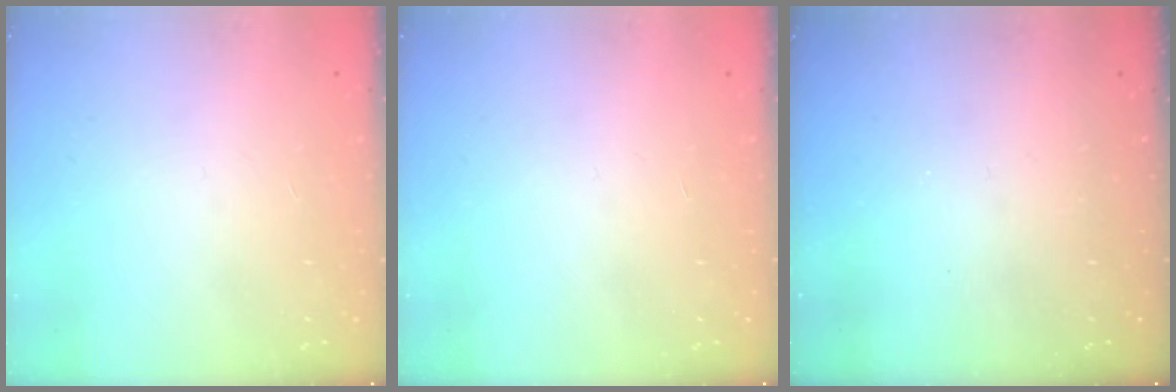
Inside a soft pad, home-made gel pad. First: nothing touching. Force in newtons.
{"total": 0.0}
{"total": 0.0}